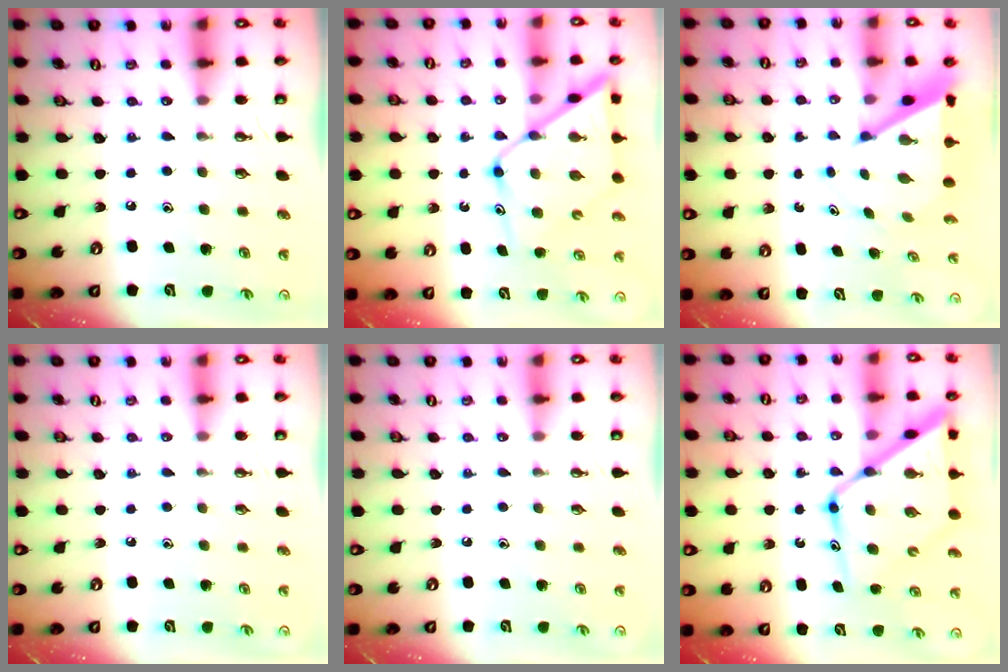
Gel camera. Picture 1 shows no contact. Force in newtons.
{"total": 13.9, "press": 13.9, "slide": 1.1}
{"total": 6.9, "press": 6.9, "slide": 0.6}
{"total": 0.0}
{"total": 0.0}
{"total": 15.7, "press": 15.6, "slide": 1.3}